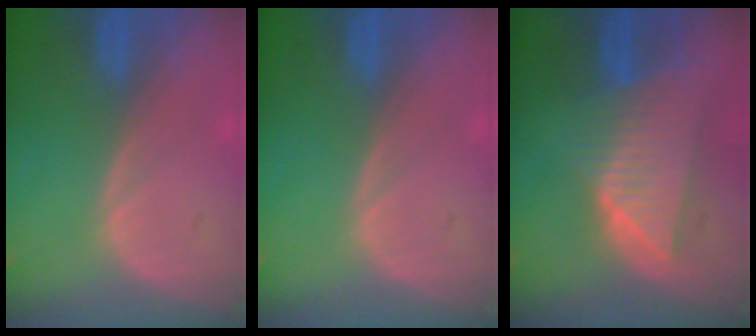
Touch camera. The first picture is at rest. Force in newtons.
{"total": 0.0}
{"total": 8.8, "press": 7.9, "slide": 3.7}